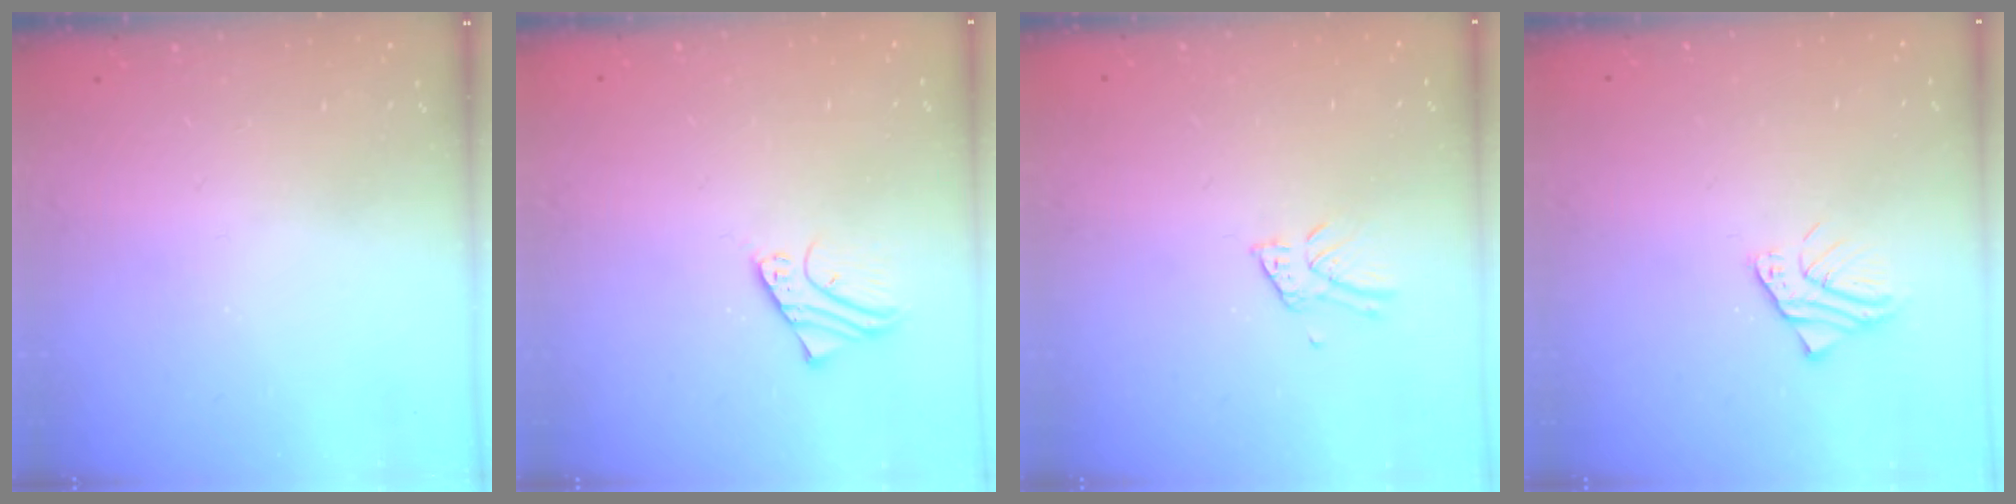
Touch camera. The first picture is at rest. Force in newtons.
{"total": 2.1, "press": 2.1, "slide": 0.1}
{"total": 4.3, "press": 4.3, "slide": 0.2}
{"total": 2.8, "press": 2.8, "slide": 0.2}